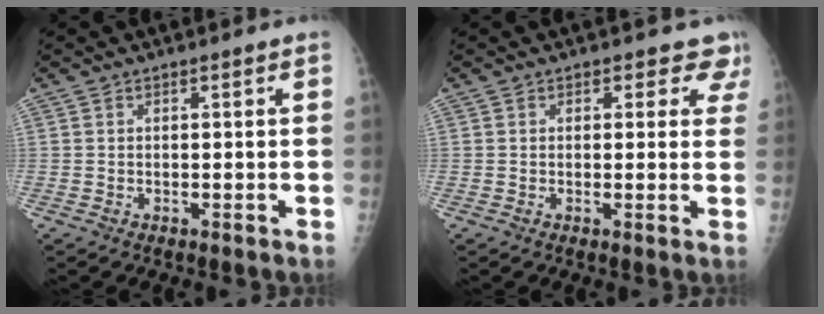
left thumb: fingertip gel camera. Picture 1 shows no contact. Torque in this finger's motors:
{"motor_torque": [-0.31, -0.11, -0.25, -0.22, 0.05]}